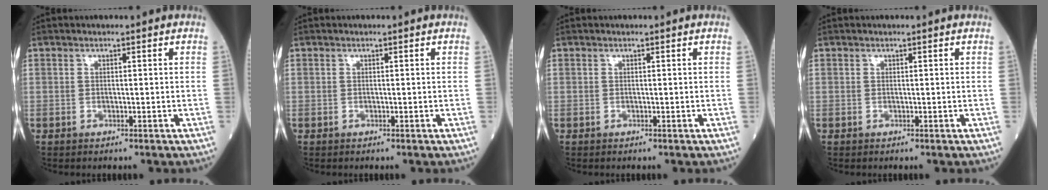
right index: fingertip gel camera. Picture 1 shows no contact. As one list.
[{"total": 0.0}, {"total": 0.0}, {"total": 0.0}]